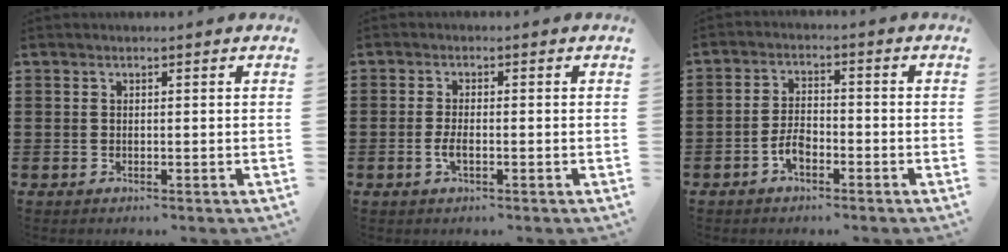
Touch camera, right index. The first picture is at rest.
{"total": 2.3, "force": [-0.6, 0.7, 2.1], "torque": [-0.045, -0.003, -0.014]}
{"total": 3.9, "force": [-2.0, 1.9, 2.7], "torque": [-0.069, -0.002, -0.044]}